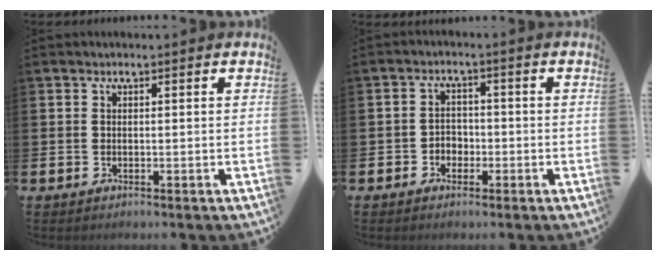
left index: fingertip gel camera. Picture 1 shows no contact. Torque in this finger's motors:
{"motor_torque": [0.51, 0.24, 0.04, 0.03]}